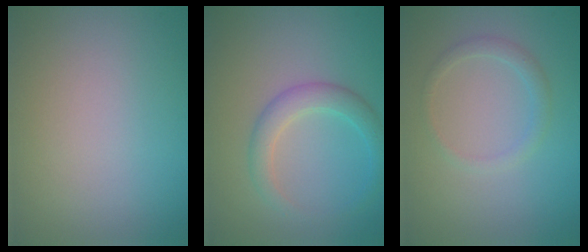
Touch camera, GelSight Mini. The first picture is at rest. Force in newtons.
{"total": 2.8, "press": 2.7, "slide": 0.2}
{"total": 1.4, "press": 1.4, "slide": 0.2}